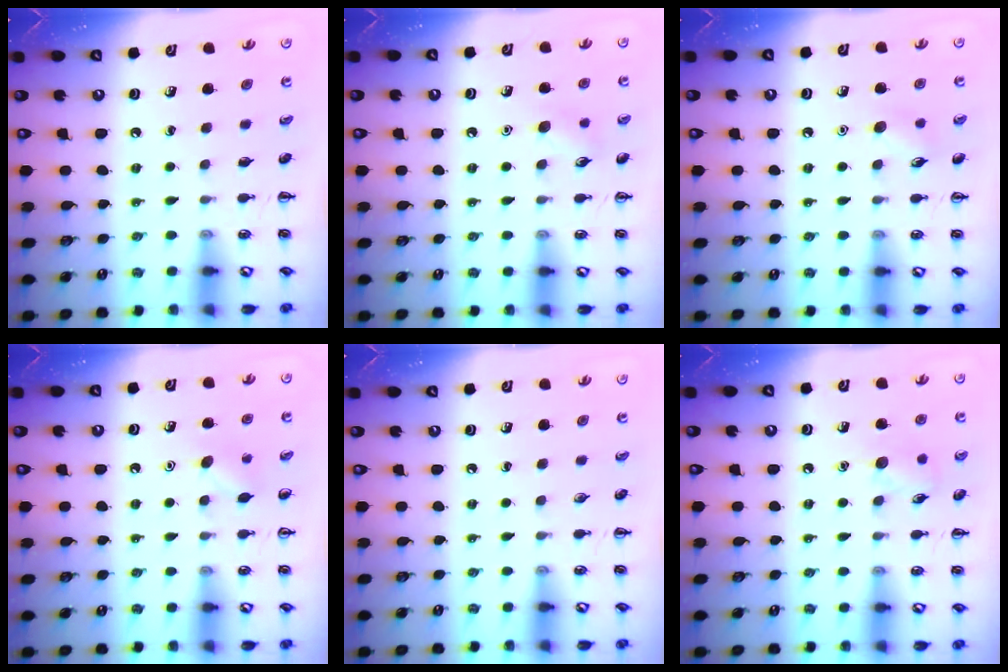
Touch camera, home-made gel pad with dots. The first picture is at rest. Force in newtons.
{"total": 8.2, "press": 7.9, "slide": 2.0}
{"total": 6.4, "press": 6.2, "slide": 1.8}
{"total": 5.6, "press": 5.4, "slide": 1.7}
{"total": 0.0}
{"total": 8.1, "press": 7.9, "slide": 1.5}